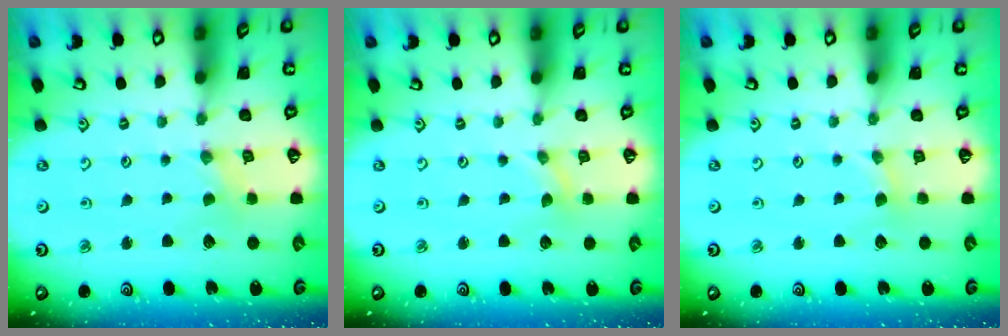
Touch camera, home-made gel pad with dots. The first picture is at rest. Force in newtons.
{"total": 0.0}
{"total": 1.7, "press": 1.7, "slide": 0.3}